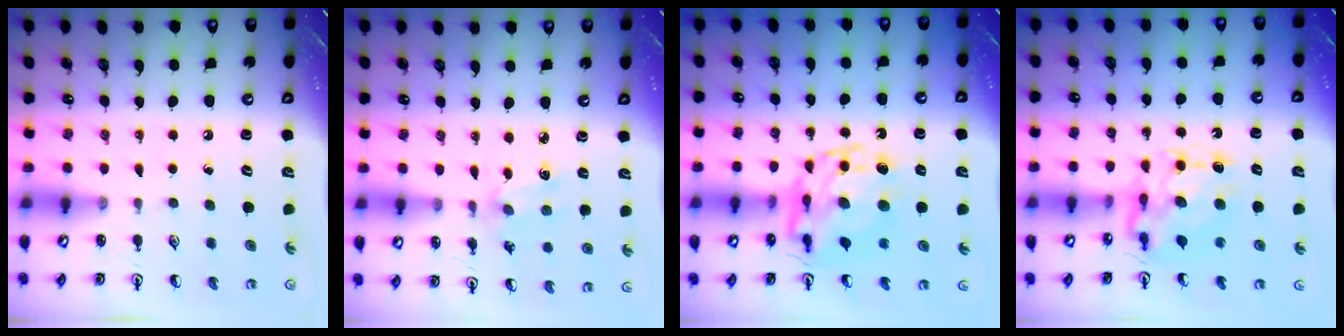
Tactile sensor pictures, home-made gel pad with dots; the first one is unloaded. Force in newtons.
{"total": 3.0, "press": 3.0, "slide": 0.2}
{"total": 13.7, "press": 13.6, "slide": 1.8}
{"total": 8.0, "press": 8.0, "slide": 0.7}